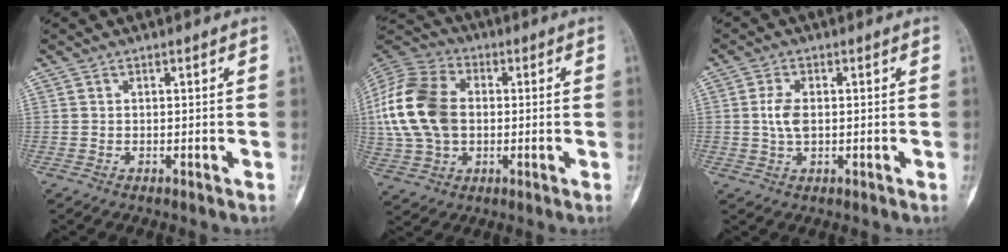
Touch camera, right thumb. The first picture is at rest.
{"total": 18.9, "force": [0.8, 13.0, 13.6], "torque": [-0.282, 0.014, 0.013]}
{"total": 4.2, "force": [0.2, 2.3, 3.5], "torque": [-0.077, 0.001, 0.002]}